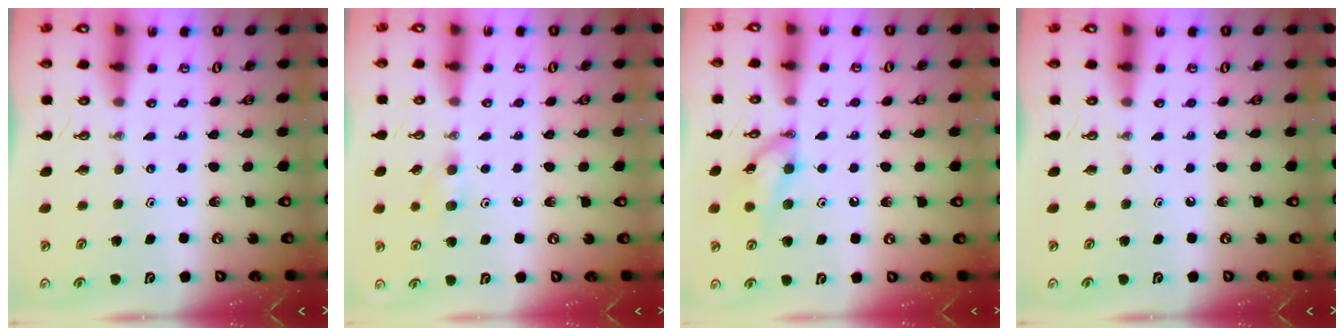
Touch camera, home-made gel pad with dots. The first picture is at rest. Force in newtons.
{"total": 5.0, "press": 4.8, "slide": 1.4}
{"total": 11.5, "press": 11.4, "slide": 0.9}
{"total": 0.0}